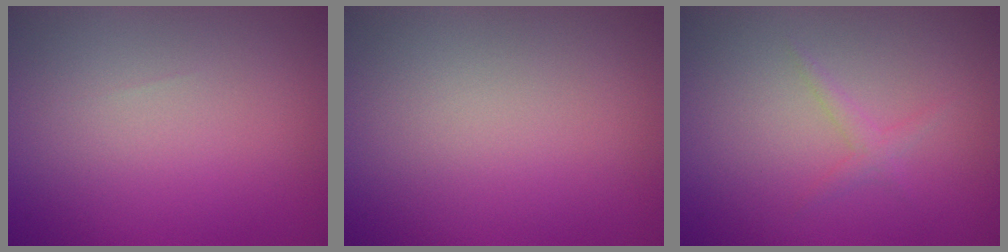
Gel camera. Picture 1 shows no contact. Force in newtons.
{"total": 0.0}
{"total": 1.1, "press": 1.1, "slide": 0.0}